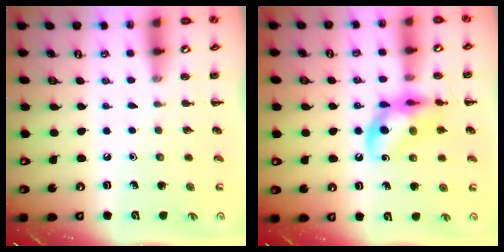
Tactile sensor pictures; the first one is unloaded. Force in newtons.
{"total": 14.1, "press": 13.8, "slide": 3.0}